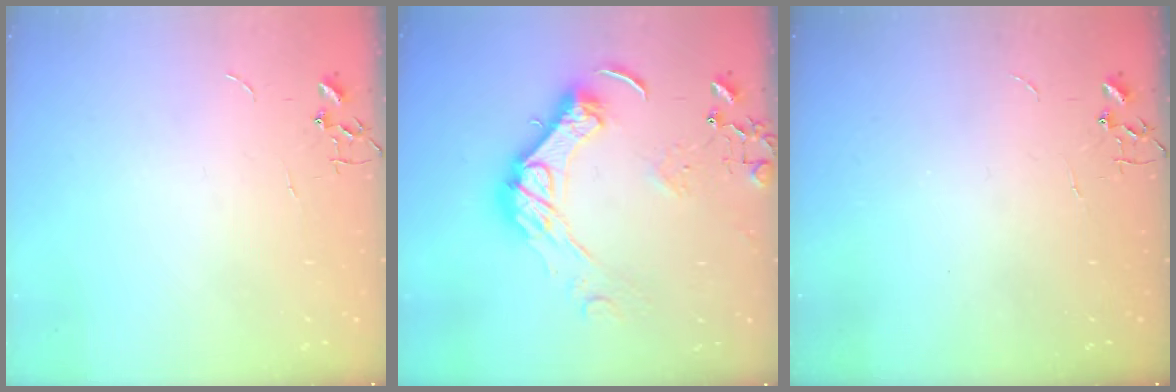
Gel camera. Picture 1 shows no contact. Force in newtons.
{"total": 14.9, "press": 14.9, "slide": 0.9}
{"total": 0.0}